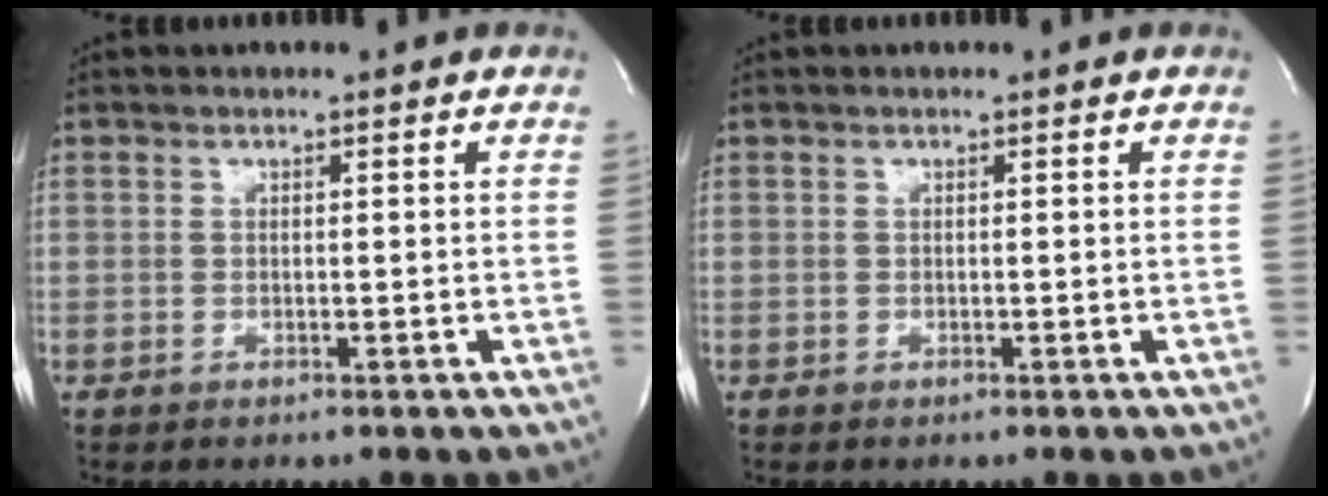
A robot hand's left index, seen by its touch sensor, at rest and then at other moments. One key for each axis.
{"total": 0.0}